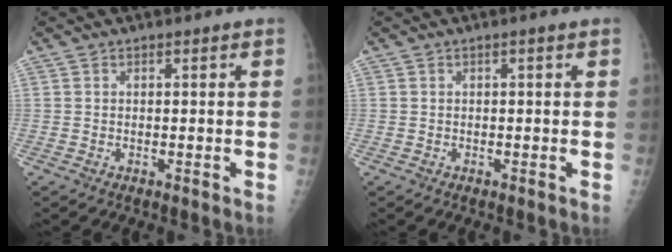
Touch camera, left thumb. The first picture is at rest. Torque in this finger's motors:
{"motor_torque": [0.00, 0.00, 0.06, 0.06, 0.01]}